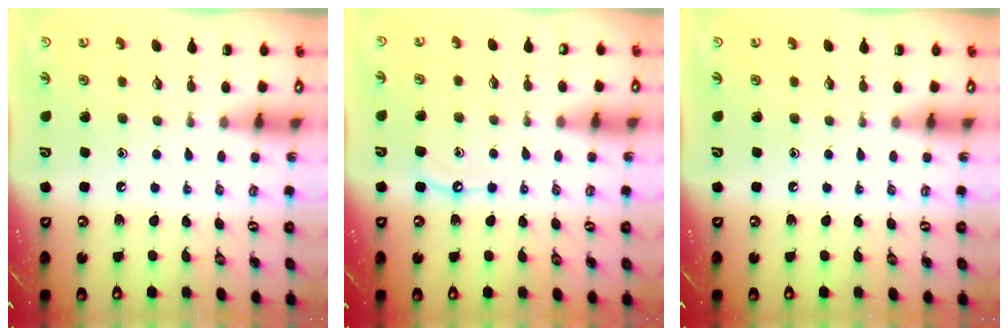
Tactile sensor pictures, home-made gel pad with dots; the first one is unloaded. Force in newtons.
{"total": 6.0, "press": 6.0, "slide": 0.6}
{"total": 0.0}